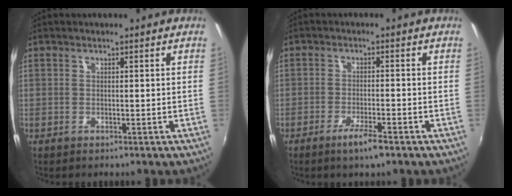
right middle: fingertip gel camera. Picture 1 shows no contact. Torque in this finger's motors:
{"motor_torque": [1.21, -0.92, 0.59, 0.20]}